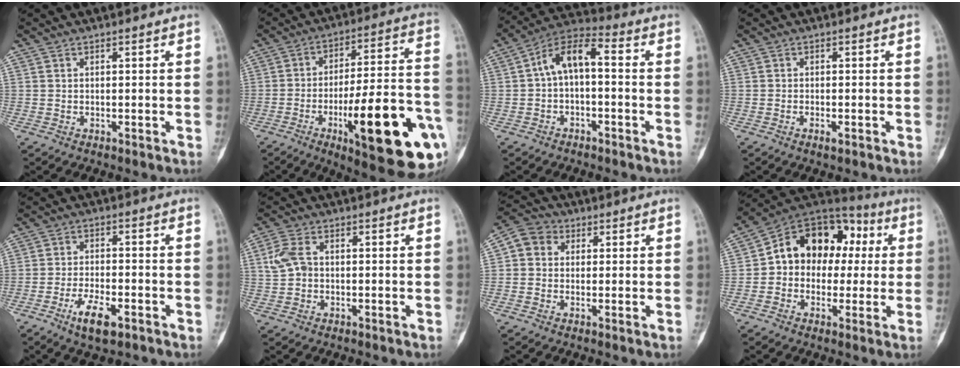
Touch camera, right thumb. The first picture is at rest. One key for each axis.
{"total": 25.9, "fx": -9.2, "fy": 6.7, "fz": 23.3, "tx": -0.303, "ty": 0.028, "tz": -0.123}
{"total": 8.5, "fx": -0.1, "fy": 4.3, "fz": 7.3, "tx": -0.127, "ty": 0.044, "tz": -0.014}
{"total": 1.3, "fx": -0.7, "fy": 0.5, "fz": 1.0, "tx": -0.019, "ty": 0.001, "tz": -0.010}
{"total": 6.7, "fx": -3.5, "fy": 2.6, "fz": 5.1, "tx": -0.096, "ty": 0.012, "tz": -0.057}
{"total": 4.9, "fx": 0.6, "fy": 3.3, "fz": 3.5, "tx": -0.083, "ty": 0.010, "tz": 0.010}
{"total": 5.7, "fx": 1.3, "fy": 5.0, "fz": 2.4, "tx": -0.024, "ty": 0.012, "tz": 0.014}
{"total": 16.2, "fx": 1.6, "fy": 12.5, "fz": 10.3, "tx": -0.106, "ty": 0.045, "tz": 0.017}